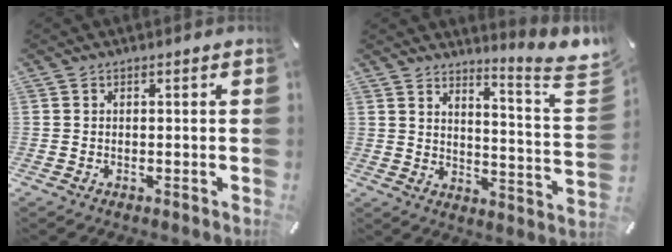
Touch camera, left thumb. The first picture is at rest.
{"total": 7.2, "force": [6.3, 0.1, 3.6], "torque": [-0.048, -0.080, 0.097]}